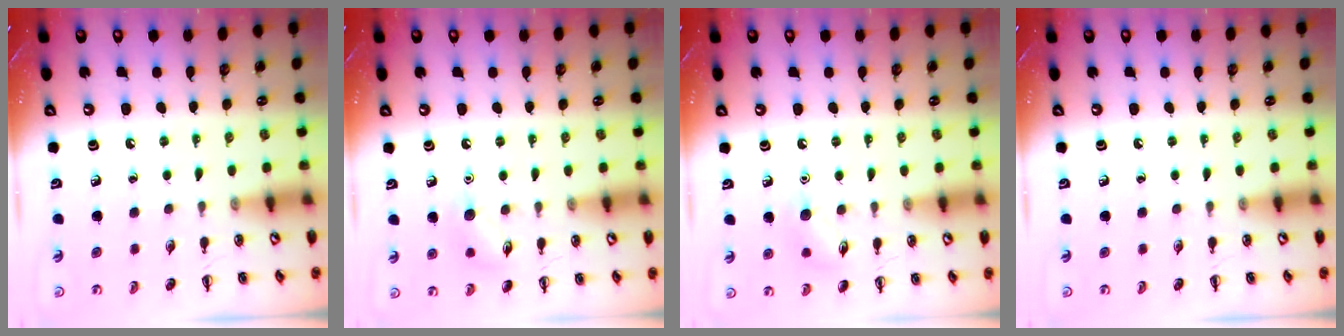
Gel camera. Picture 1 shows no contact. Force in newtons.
{"total": 7.1, "press": 7.0, "slide": 0.9}
{"total": 7.1, "press": 7.0, "slide": 0.9}
{"total": 0.0}